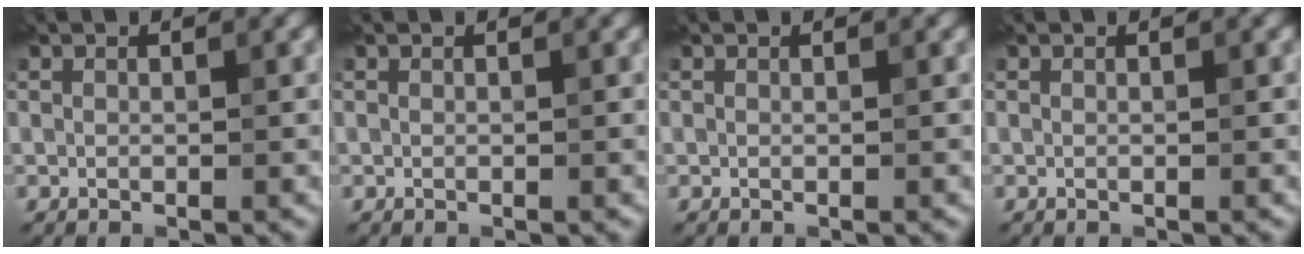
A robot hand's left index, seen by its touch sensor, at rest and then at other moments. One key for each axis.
{"total": 0.0}
{"total": 0.0}
{"total": 0.0}